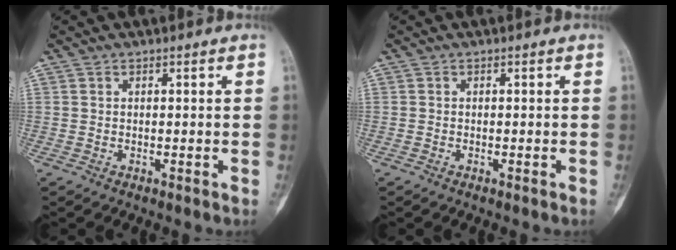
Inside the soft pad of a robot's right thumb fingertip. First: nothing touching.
{"total": 0.0}